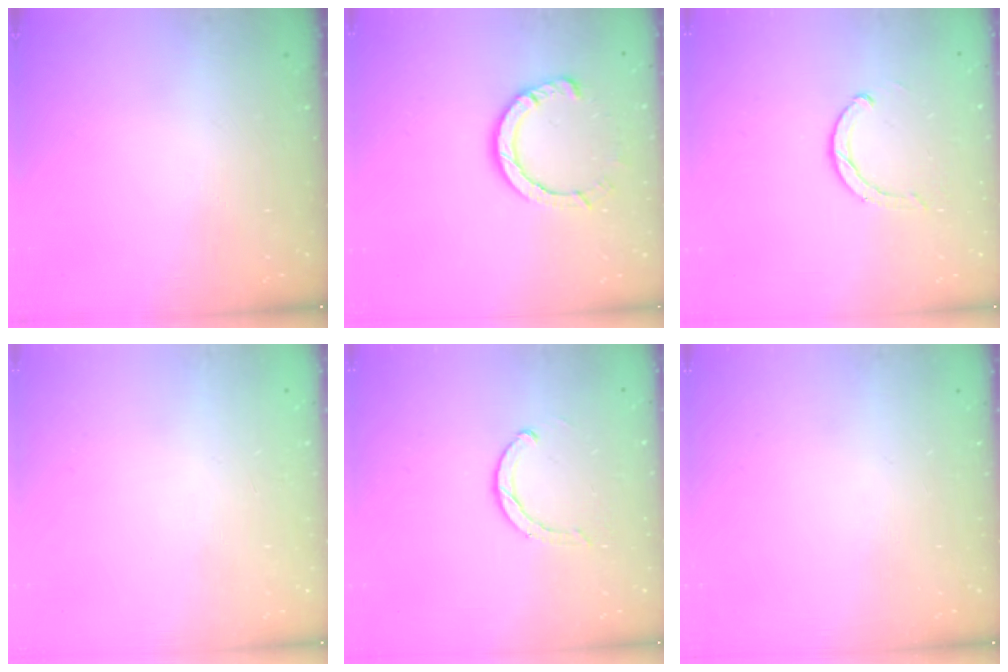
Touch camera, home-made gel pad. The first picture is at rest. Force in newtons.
{"total": 8.0, "press": 8.0, "slide": 0.8}
{"total": 3.0, "press": 2.9, "slide": 0.5}
{"total": 2.6, "press": 2.6, "slide": 0.2}
{"total": 3.0, "press": 2.9, "slide": 0.5}
{"total": 0.0}